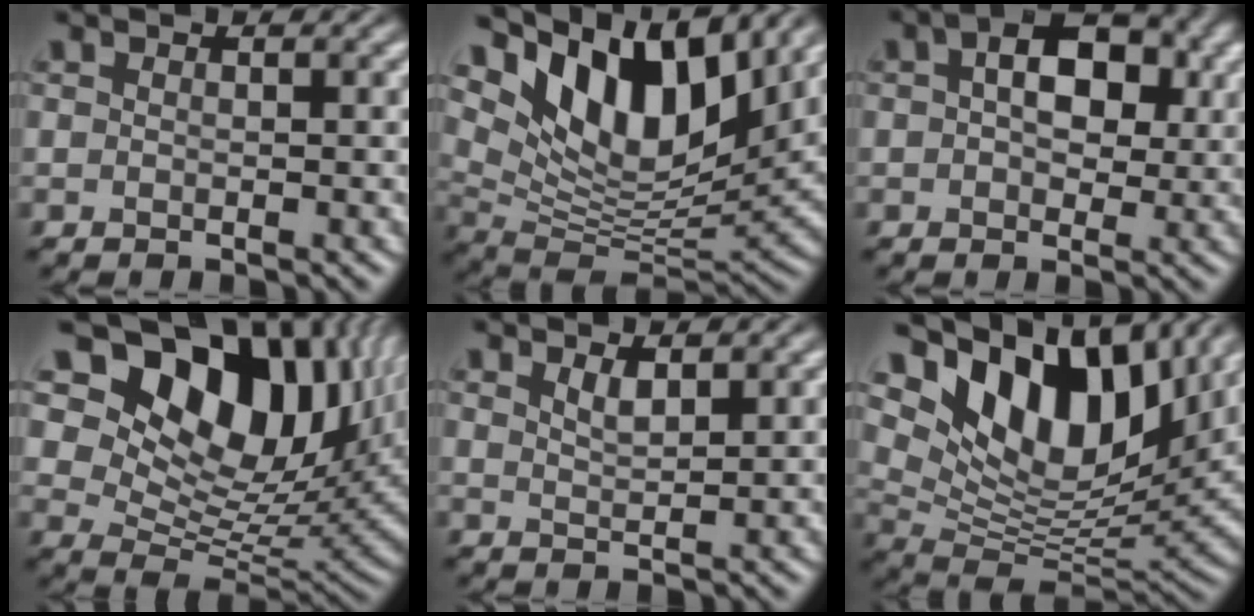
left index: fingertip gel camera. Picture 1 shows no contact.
{"total": 12.2, "force": [7.3, 5.6, 8.0], "torque": [-0.140, 0.005, 0.131]}
{"total": 6.6, "force": [1.8, 4.0, 4.9], "torque": [-0.067, 0.011, 0.012]}
{"total": 15.1, "force": [7.3, 9.2, 9.5], "torque": [-0.156, 0.011, 0.131]}
{"total": 1.6, "force": [1.2, 0.4, 0.9], "torque": [-0.018, -0.002, 0.024]}
{"total": 13.6, "force": [7.6, 6.9, 8.9], "torque": [-0.159, 0.008, 0.133]}